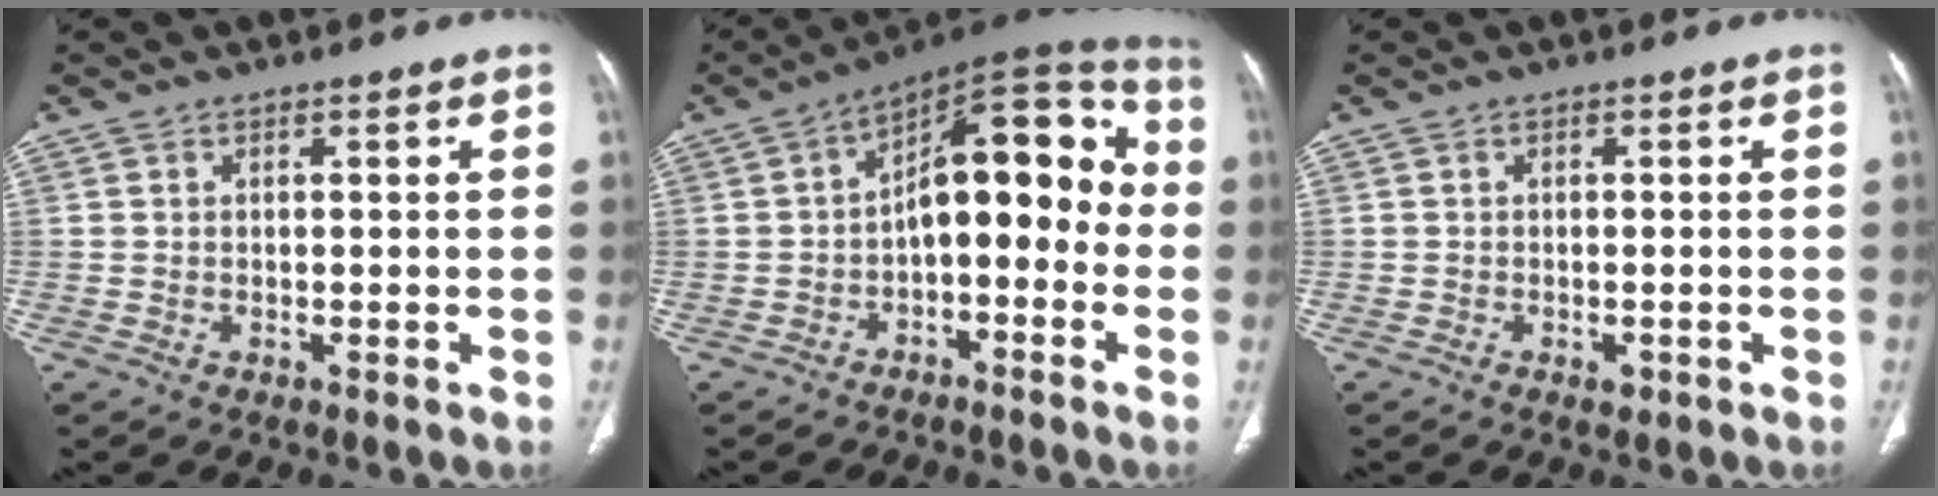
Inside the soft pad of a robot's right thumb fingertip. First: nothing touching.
{"total": 16.3, "force": [-1.4, 8.4, 13.9], "torque": [-0.157, 0.058, -0.033]}
{"total": 1.3, "force": [-0.6, 0.7, 0.9], "torque": [-0.013, -0.001, -0.006]}